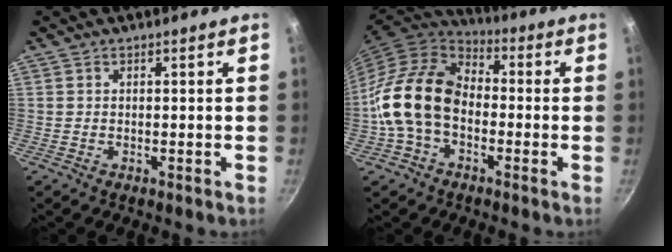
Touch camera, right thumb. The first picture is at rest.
{"total": 15.3, "force": [-2.4, 10.8, 10.6], "torque": [-0.169, 0.038, -0.064]}